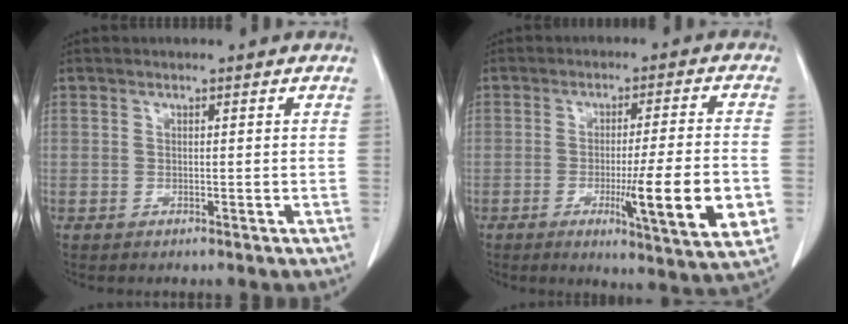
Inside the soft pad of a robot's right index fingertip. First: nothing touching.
{"total": 13.4, "force": [-3.4, 0.0, 13.0], "torque": [-0.178, -0.027, -0.050]}